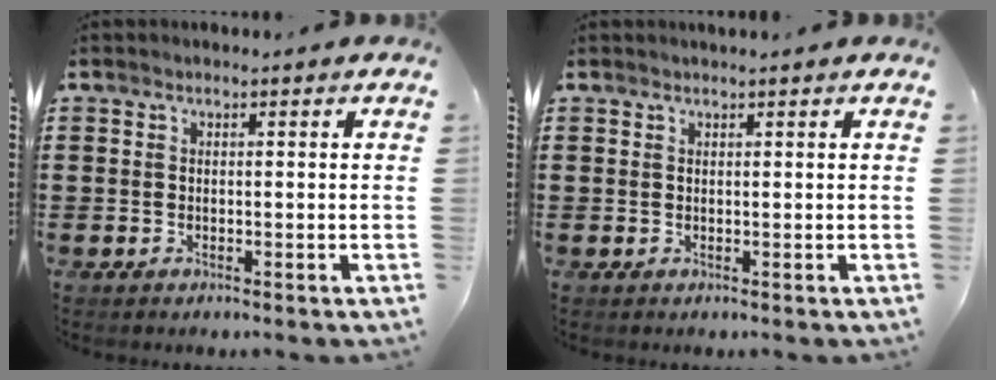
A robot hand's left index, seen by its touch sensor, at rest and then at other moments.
{"total": 0.5, "force": [0.4, -0.1, 0.2], "torque": [-0.005, 0.000, 0.009]}